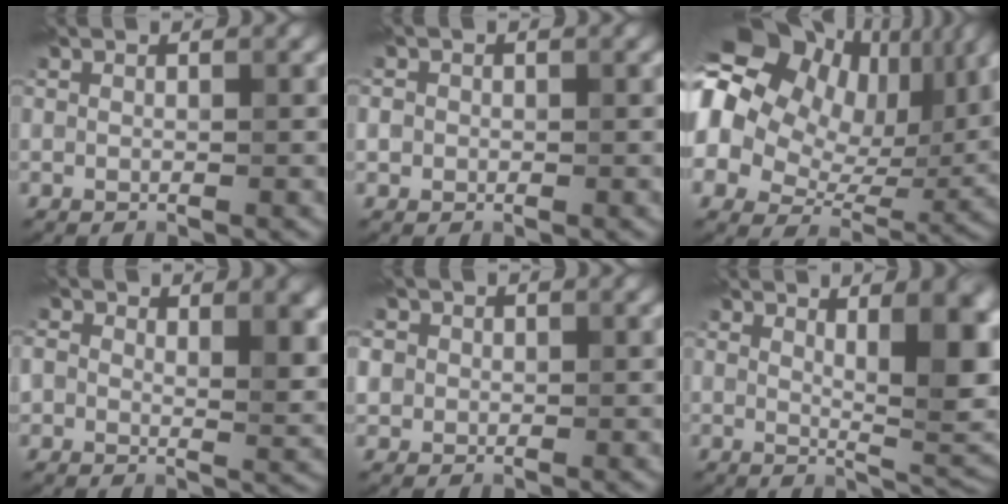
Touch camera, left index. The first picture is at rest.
{"total": 1.9, "force": [0.4, 1.7, 0.7], "torque": [0.003, 0.017, -0.009]}
{"total": 18.1, "force": [6.1, 13.1, 10.9], "torque": [-0.233, 0.052, 0.106]}
{"total": 5.9, "force": [1.6, 3.7, 4.3], "torque": [-0.062, -0.001, 0.024]}
{"total": 5.0, "force": [1.2, 4.5, 1.9], "torque": [-0.043, 0.036, -0.003]}
{"total": 8.7, "force": [2.2, 2.7, 8.0], "torque": [-0.101, 0.001, 0.041]}